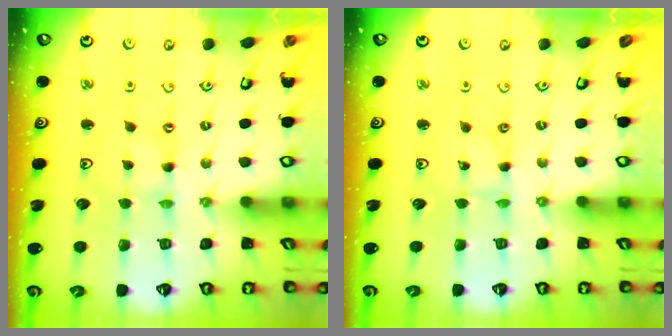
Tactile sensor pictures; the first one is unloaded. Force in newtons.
{"total": 0.0}